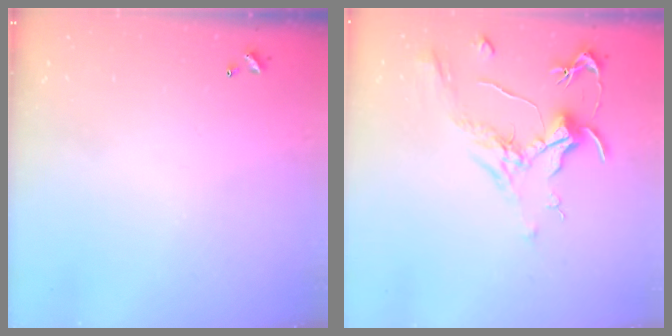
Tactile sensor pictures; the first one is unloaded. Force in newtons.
{"total": 2.1, "press": 2.0, "slide": 0.8}